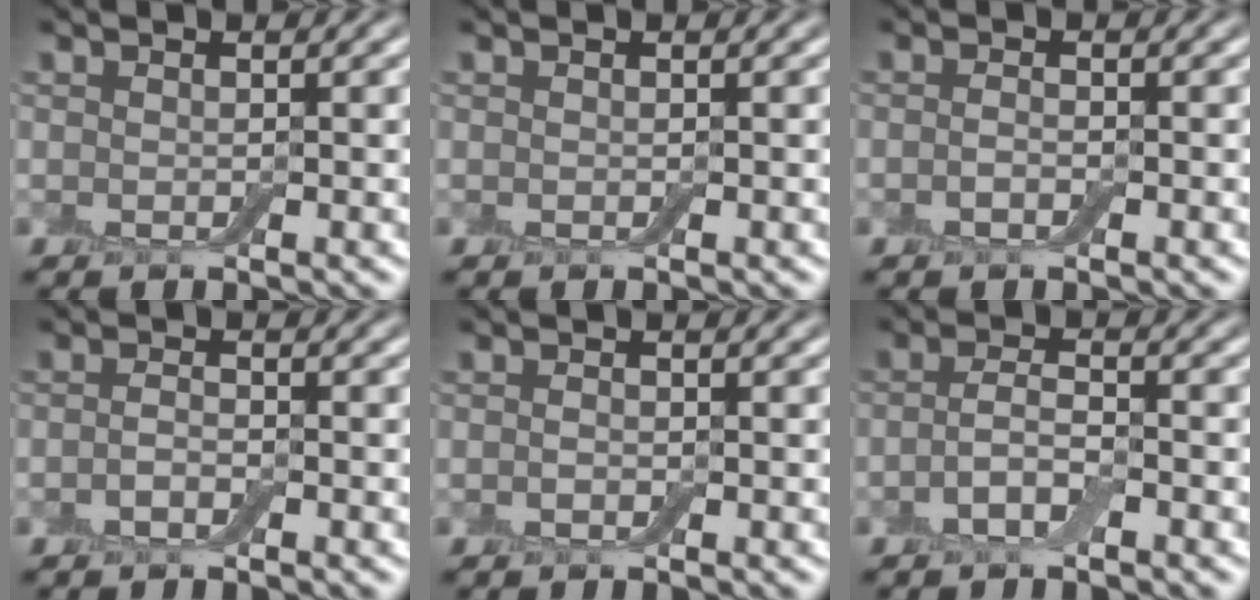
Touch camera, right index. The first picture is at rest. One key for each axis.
{"total": 0.0}
{"total": 0.9, "fx": -0.4, "fy": 0.4, "fz": 0.7, "tx": -0.018, "ty": -0.001, "tz": -0.009}
{"total": 1.2, "fx": -0.5, "fy": 0.5, "fz": 1.0, "tx": -0.023, "ty": 0.000, "tz": -0.013}
{"total": 0.6, "fx": -0.2, "fy": 0.3, "fz": 0.5, "tx": -0.011, "ty": 0.000, "tz": -0.005}
{"total": 2.5, "fx": -1.1, "fy": 0.9, "fz": 2.0, "tx": -0.045, "ty": 0.004, "tz": -0.028}